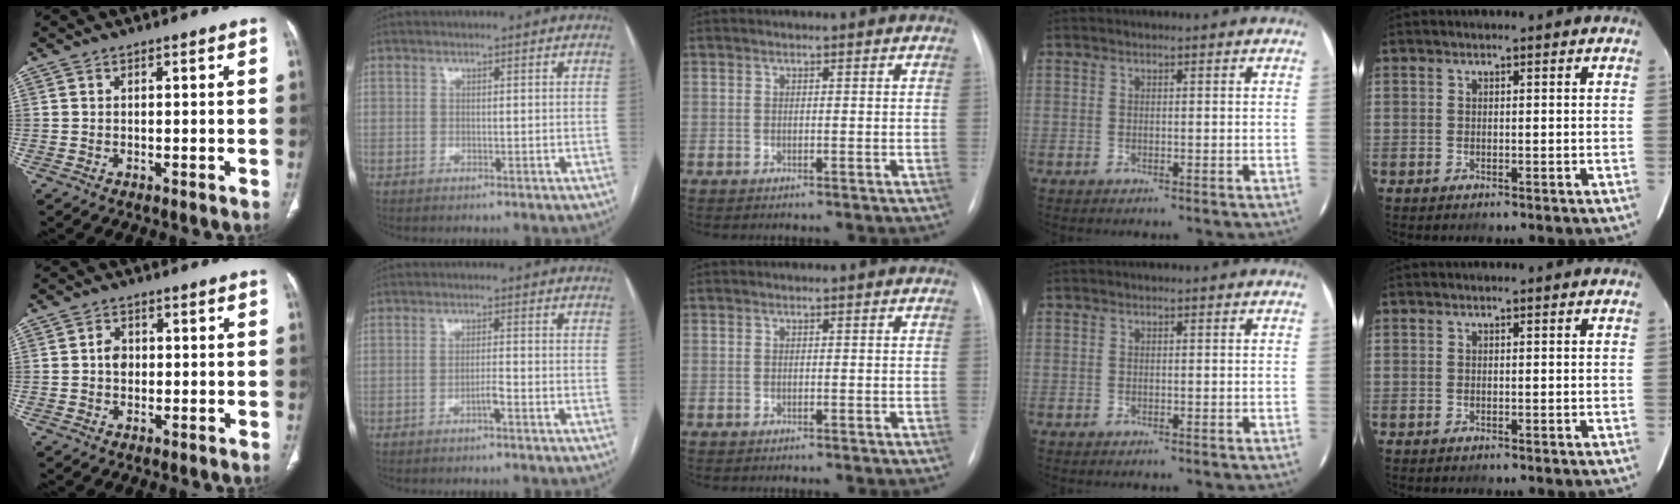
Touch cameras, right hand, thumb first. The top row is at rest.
{"thumb": {"total": 2.9, "force": [0.1, 2.3, 1.8], "torque": [-0.021, 0.006, 0.000]}, "index": {"total": 1.8, "force": [-1.1, 0.0, 1.5], "torque": [-0.026, 0.000, -0.020]}}